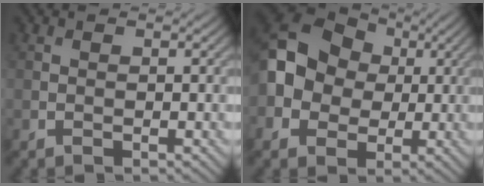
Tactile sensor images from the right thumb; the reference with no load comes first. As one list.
[{"total": 12.4, "force": [0.6, 10.3, 6.8], "torque": [-0.173, 0.012, -0.012]}]